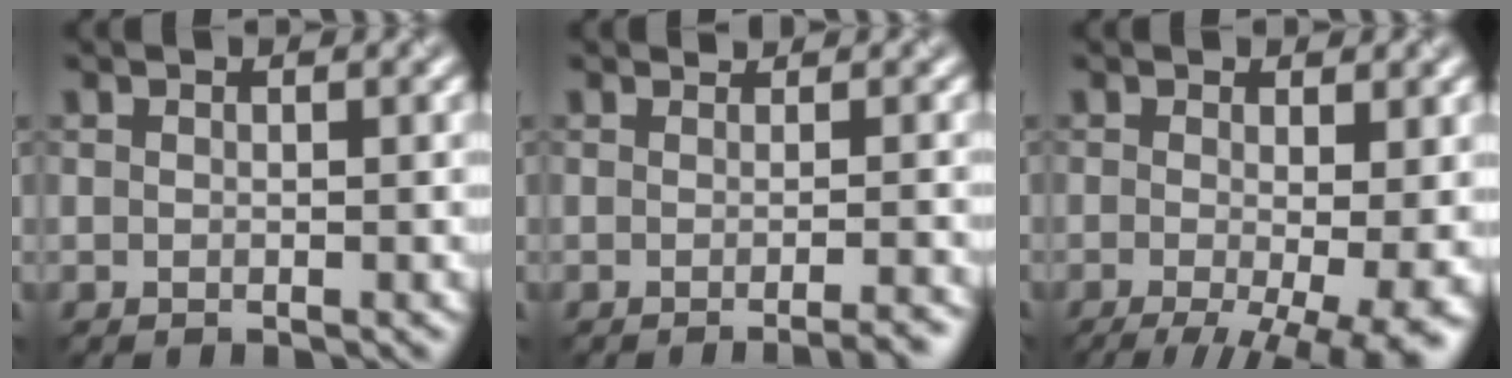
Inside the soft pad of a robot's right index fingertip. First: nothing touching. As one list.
[{"total": 2.9, "force": [-0.9, 1.0, 2.6], "torque": [-0.008, 0.001, -0.015]}, {"total": 10.1, "force": [-2.8, 3.5, 9.0], "torque": [-0.118, -0.021, -0.029]}]